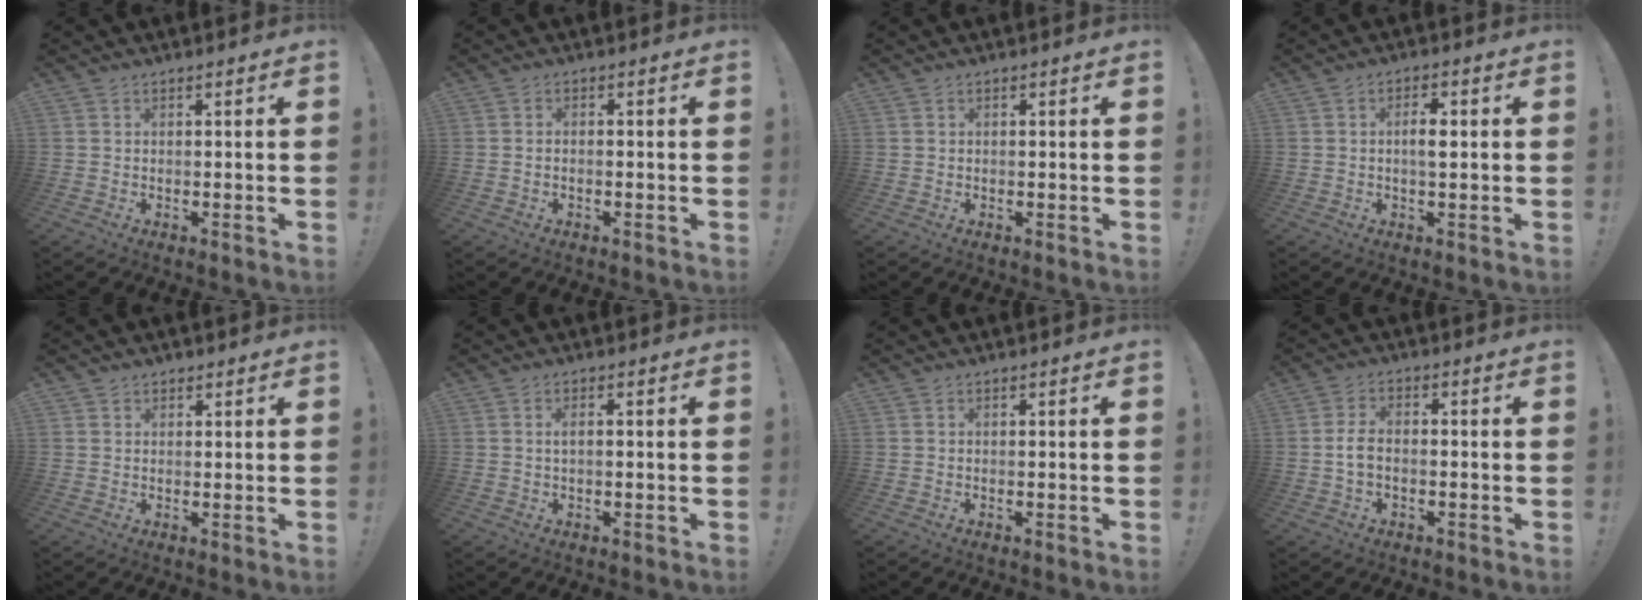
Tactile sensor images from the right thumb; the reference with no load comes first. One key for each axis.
{"total": 0.7, "fx": -0.4, "fy": 0.3, "fz": 0.4, "tx": -0.014, "ty": 0.003, "tz": -0.007}
{"total": 1.0, "fx": 0.5, "fy": 0.8, "fz": -0.1, "tx": 0.005, "ty": 0.000, "tz": 0.008}
{"total": 4.0, "fx": 0.2, "fy": 1.5, "fz": 3.7, "tx": -0.055, "ty": 0.001, "tz": -0.001}
{"total": 1.2, "fx": 0.8, "fy": 0.9, "fz": -0.1, "tx": 0.009, "ty": -0.005, "tz": 0.013}
{"total": 1.8, "fx": 0.0, "fy": 0.3, "fz": 1.8, "tx": -0.032, "ty": 0.003, "tz": -0.001}
{"total": 0.0}
{"total": 4.9, "fx": -1.0, "fy": 2.8, "fz": 3.9, "tx": -0.084, "ty": 0.008, "tz": -0.017}